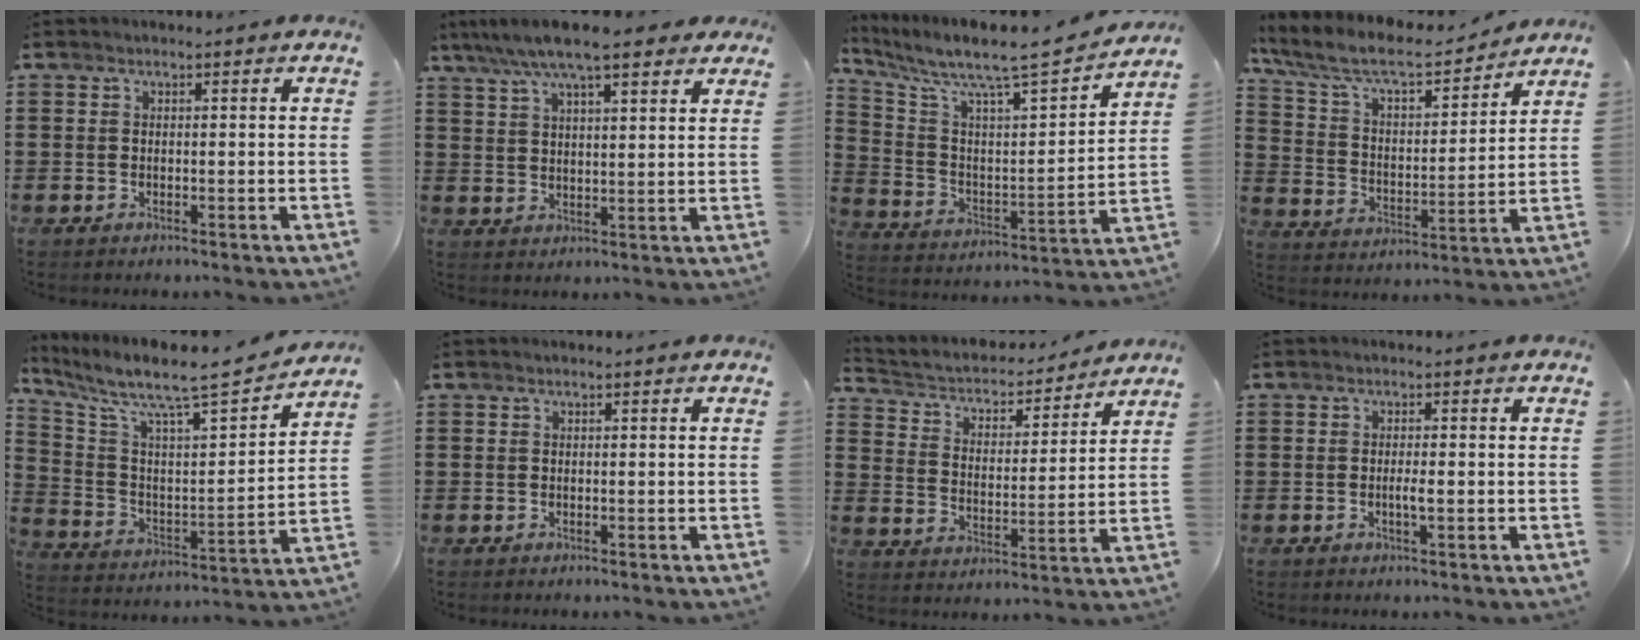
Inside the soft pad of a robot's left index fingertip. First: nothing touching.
{"total": 8.6, "force": [6.8, 1.5, 5.1], "torque": [-0.117, -0.008, 0.122]}
{"total": 7.2, "force": [6.3, 0.3, 3.6], "torque": [-0.101, -0.057, 0.096]}
{"total": 8.8, "force": [7.5, 2.0, 4.2], "torque": [-0.112, -0.041, 0.124]}
{"total": 7.9, "force": [6.6, 0.7, 4.2], "torque": [-0.116, -0.057, 0.103]}
{"total": 0.0}
{"total": 3.5, "force": [3.2, 1.1, 0.8], "torque": [-0.038, -0.028, 0.045]}
{"total": 1.7, "force": [-0.4, 0.1, 1.7], "torque": [-0.030, -0.002, -0.007]}